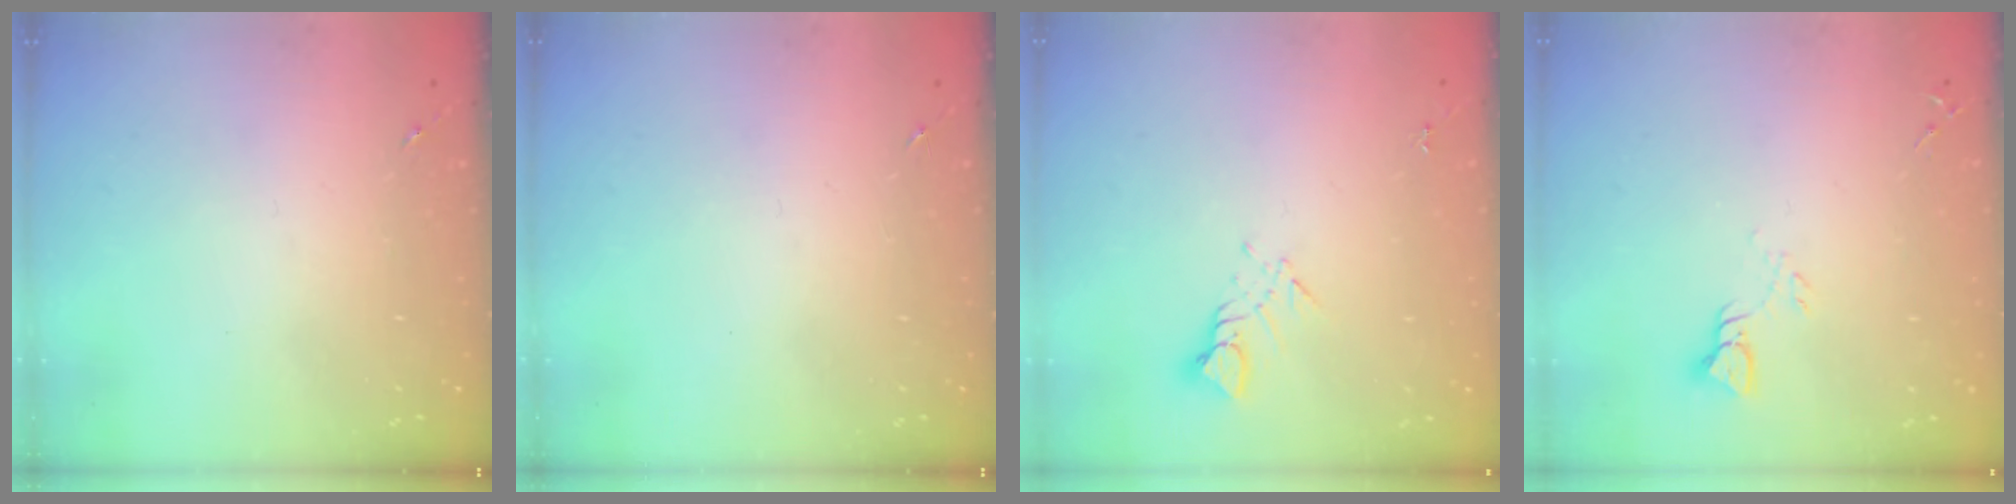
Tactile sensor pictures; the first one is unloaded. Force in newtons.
{"total": 0.0}
{"total": 3.7, "press": 3.7, "slide": 0.3}
{"total": 3.7, "press": 3.7, "slide": 0.2}